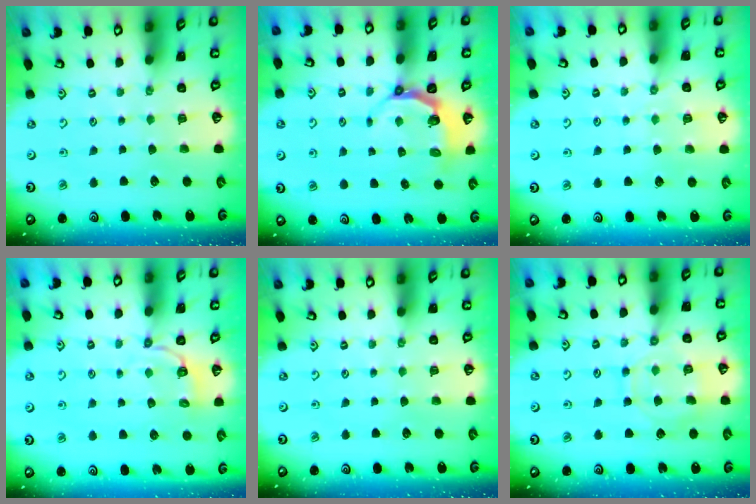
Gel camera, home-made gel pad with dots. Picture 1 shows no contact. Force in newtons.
{"total": 5.2, "press": 4.3, "slide": 2.9}
{"total": 2.8, "press": 2.8, "slide": 0.3}
{"total": 3.3, "press": 1.8, "slide": 2.7}
{"total": 0.0}
{"total": 11.2, "press": 11.1, "slide": 1.0}